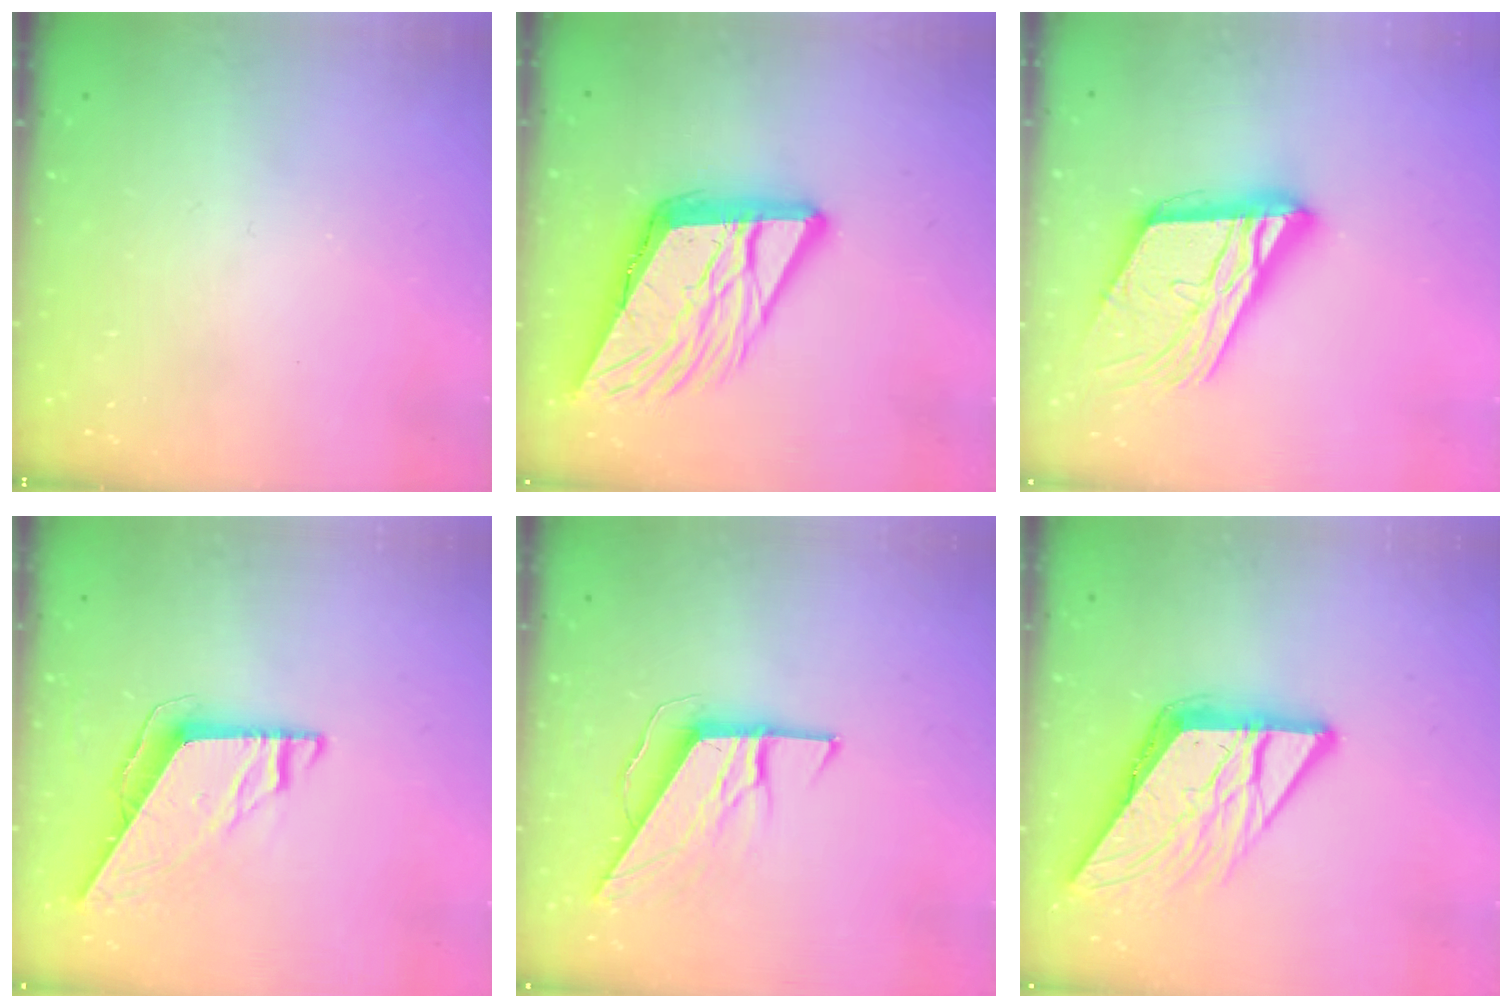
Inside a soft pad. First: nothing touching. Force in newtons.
{"total": 16.4, "press": 16.2, "slide": 2.8}
{"total": 21.2, "press": 21.0, "slide": 2.9}
{"total": 7.6, "press": 7.6, "slide": 0.2}
{"total": 8.8, "press": 8.8, "slide": 0.4}
{"total": 11.5, "press": 11.4, "slide": 1.1}